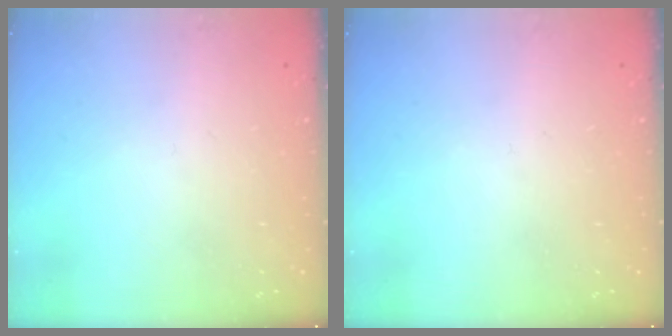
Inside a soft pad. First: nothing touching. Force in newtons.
{"total": 0.0}